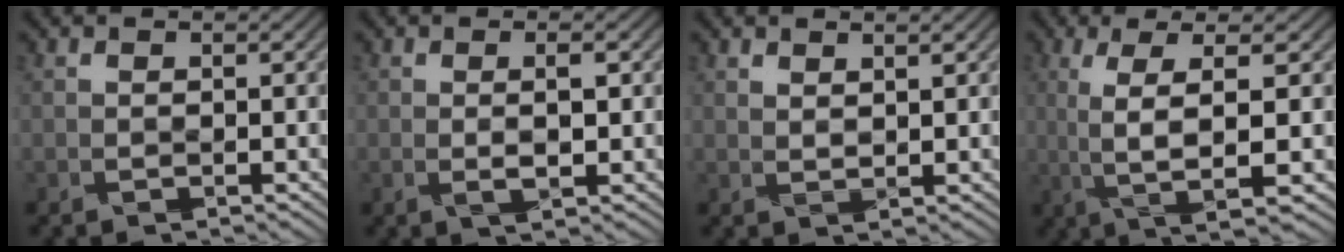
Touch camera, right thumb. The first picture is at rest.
{"total": 2.5, "force": [0.1, 0.6, 2.4], "torque": [-0.046, -0.002, 0.004]}
{"total": 1.4, "force": [1.2, 0.3, 0.8], "torque": [-0.020, -0.003, 0.025]}
{"total": 7.4, "force": [0.5, 1.3, 7.3], "torque": [-0.140, 0.006, 0.012]}